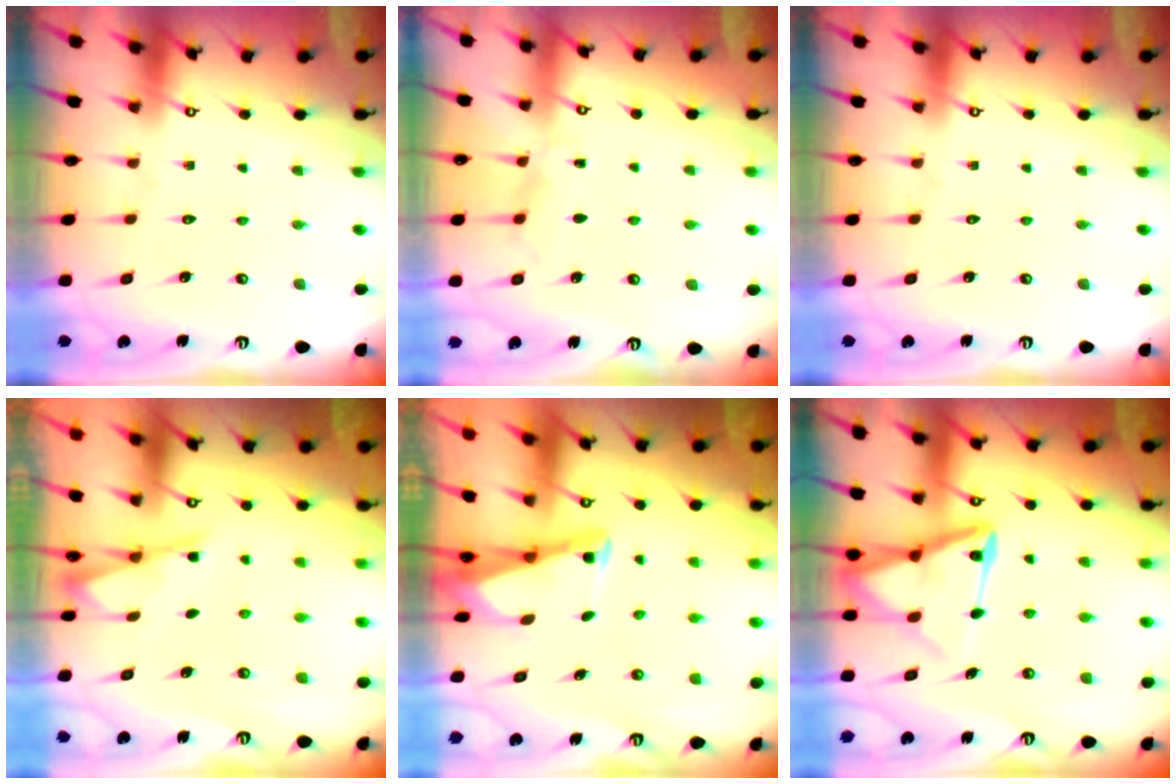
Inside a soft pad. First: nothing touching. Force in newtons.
{"total": 4.3, "press": 4.2, "slide": 0.5}
{"total": 0.0}
{"total": 2.4, "press": 2.4, "slide": 0.4}
{"total": 3.0, "press": 3.0, "slide": 0.3}
{"total": 14.4, "press": 14.3, "slide": 1.5}